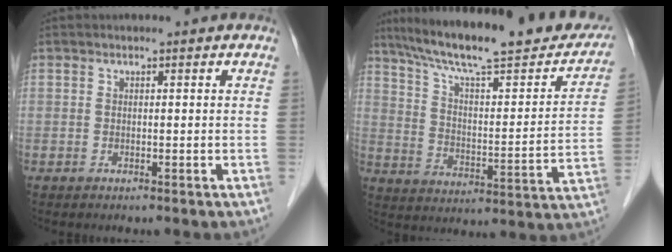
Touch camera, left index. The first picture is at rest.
{"total": 26.8, "force": [22.4, 4.3, 14.1], "torque": [-0.223, -0.013, 0.311]}